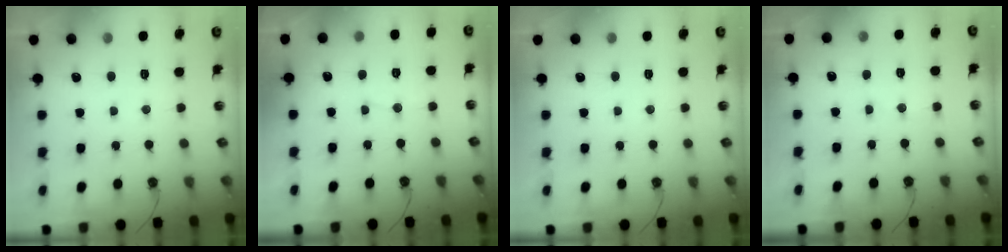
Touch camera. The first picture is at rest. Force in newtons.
{"total": 3.1, "press": 3.0, "slide": 0.4}
{"total": 0.0}
{"total": 4.6, "press": 4.6, "slide": 0.4}